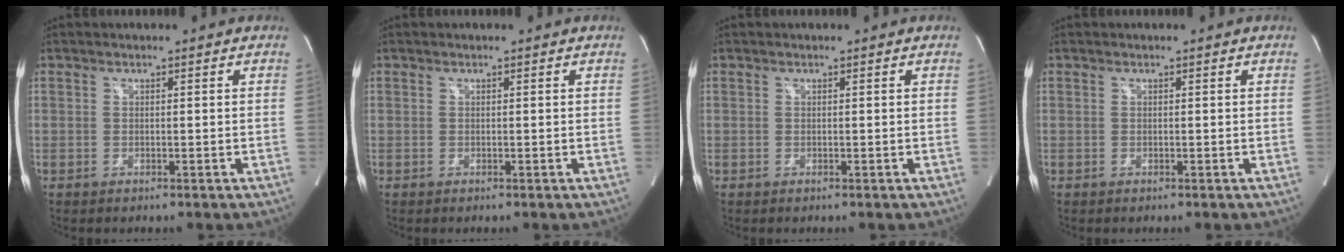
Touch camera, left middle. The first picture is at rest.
{"total": 0.0}
{"total": 0.0}
{"total": 0.0}